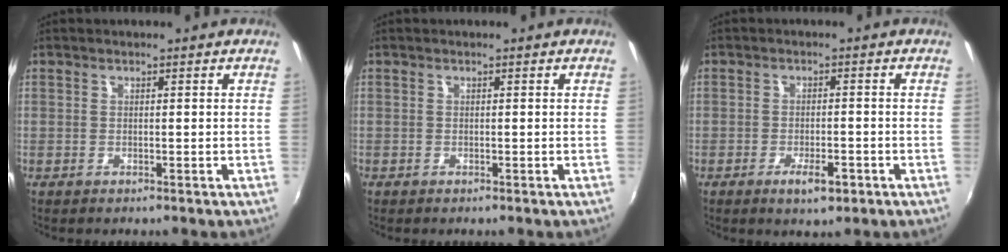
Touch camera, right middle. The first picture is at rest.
{"total": 0.0}
{"total": 4.4, "force": [-2.4, 1.4, 3.4], "torque": [-0.073, -0.007, -0.036]}